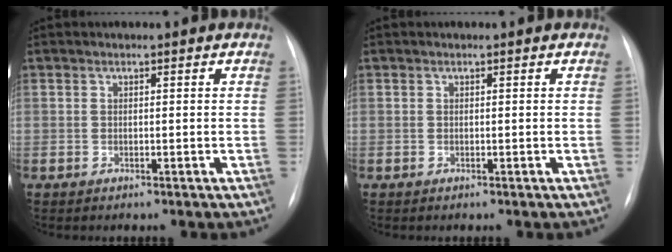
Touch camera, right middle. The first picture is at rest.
{"total": 0.0}